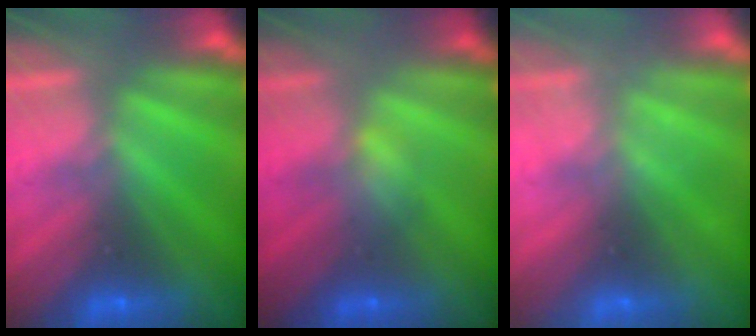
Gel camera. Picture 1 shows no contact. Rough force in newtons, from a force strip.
{"total": 2.6}
{"total": 2.2}